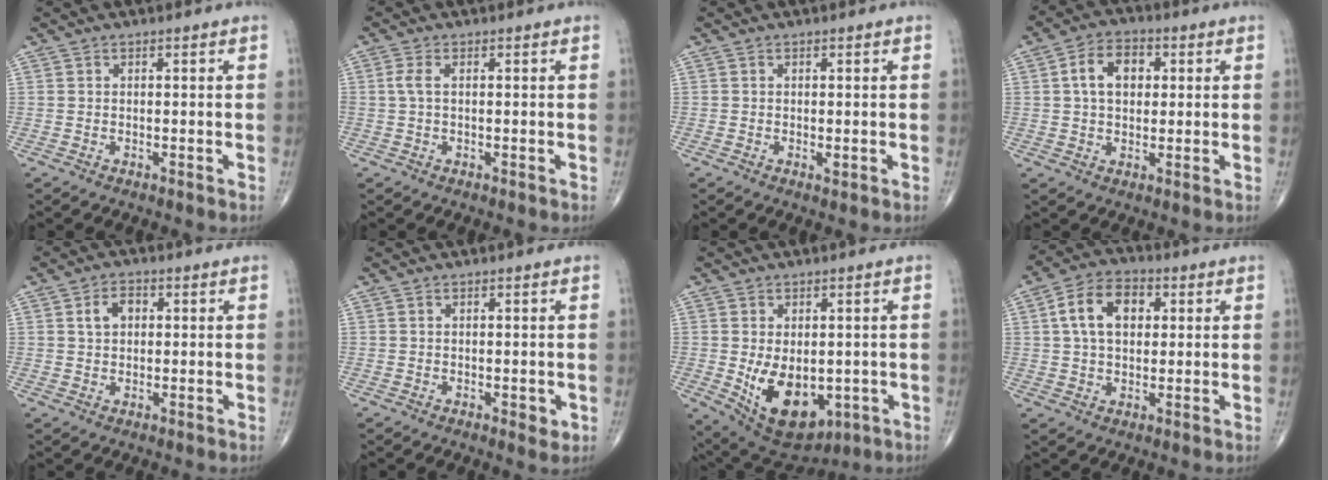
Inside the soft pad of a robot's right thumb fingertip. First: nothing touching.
{"total": 2.1, "force": [0.3, 1.0, 1.9], "torque": [-0.052, 0.005, 0.004]}
{"total": 0.6, "force": [-0.1, 0.3, 0.6], "torque": [-0.008, -0.003, -0.004]}
{"total": 8.1, "force": [1.6, 5.5, 5.7], "torque": [-0.079, 0.011, 0.022]}
{"total": 4.0, "force": [1.0, 2.9, 2.7], "torque": [-0.042, 0.008, 0.015]}
{"total": 2.0, "force": [-0.3, 0.9, 1.7], "torque": [-0.014, -0.004, -0.003]}
{"total": 13.2, "force": [-2.4, 8.2, 10.0], "torque": [-0.138, -0.013, -0.009]}
{"total": 10.5, "force": [2.4, 6.9, 7.6], "torque": [-0.119, 0.014, 0.037]}